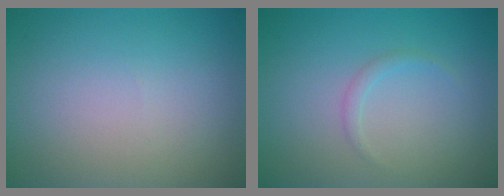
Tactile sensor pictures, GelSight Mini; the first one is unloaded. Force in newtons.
{"total": 0.9, "press": 0.9, "slide": 0.0}